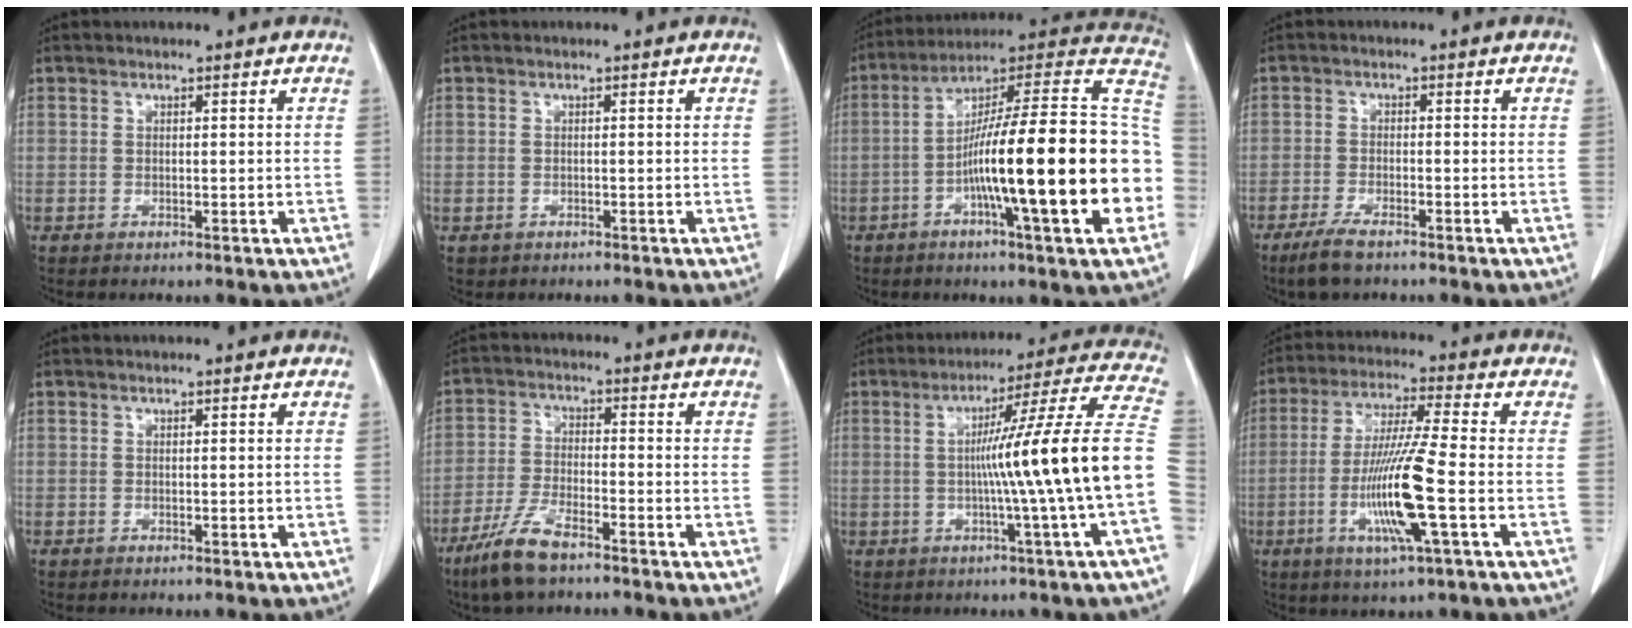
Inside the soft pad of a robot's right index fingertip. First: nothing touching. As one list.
[{"total": 1.0, "force": [-0.5, 0.9, 0.0], "torque": [-0.010, 0.004, -0.003]}, {"total": 26.4, "force": [-5.5, 1.4, 25.8], "torque": [-0.319, 0.010, -0.098]}, {"total": 4.4, "force": [-3.3, 0.8, 2.8], "torque": [-0.062, -0.008, -0.061]}, {"total": 0.0}, {"total": 7.9, "force": [-5.7, 1.7, 5.1], "torque": [-0.114, -0.014, -0.110]}, {"total": 17.3, "force": [-2.0, -2.8, 17.0], "torque": [-0.230, 0.010, -0.038]}, {"total": 12.3, "force": [-3.1, -0.5, 11.9], "torque": [-0.237, -0.015, -0.064]}]